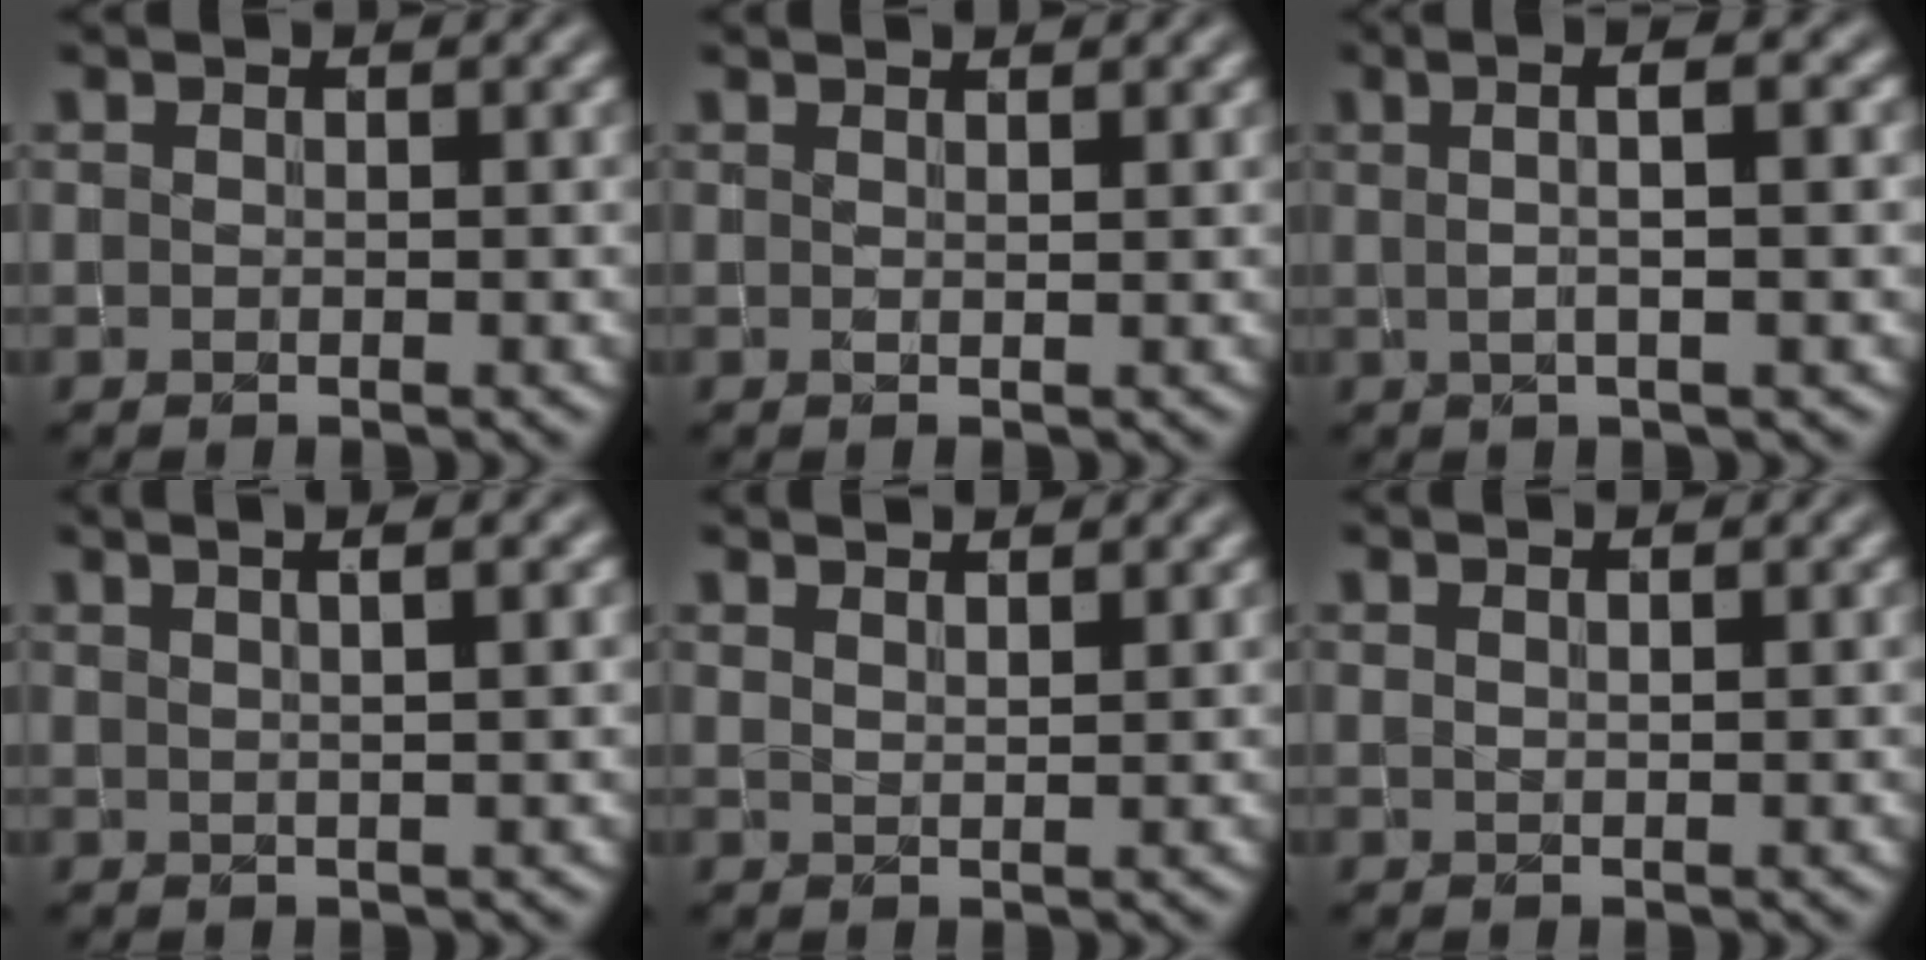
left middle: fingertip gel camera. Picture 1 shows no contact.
{"total": 1.8, "force": [1.3, 0.6, 1.1], "torque": [-0.008, -0.004, 0.003]}
{"total": 5.1, "force": [1.0, 1.4, 4.8], "torque": [-0.062, 0.008, -0.002]}
{"total": 5.6, "force": [2.9, 2.4, 4.1], "torque": [-0.020, 0.040, 0.006]}
{"total": 2.6, "force": [2.3, 0.7, 1.1], "torque": [0.004, 0.007, 0.014]}
{"total": 1.1, "force": [0.8, 0.3, 0.6], "torque": [-0.004, -0.003, 0.008]}